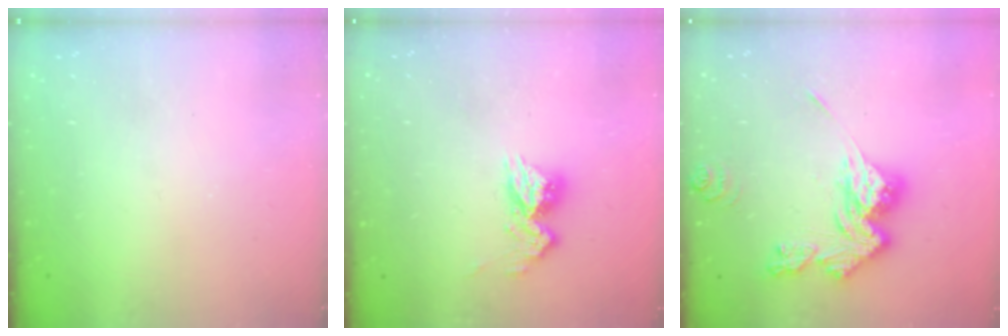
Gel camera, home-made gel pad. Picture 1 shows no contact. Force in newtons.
{"total": 10.7, "press": 10.7, "slide": 1.0}
{"total": 15.3, "press": 15.2, "slide": 1.4}